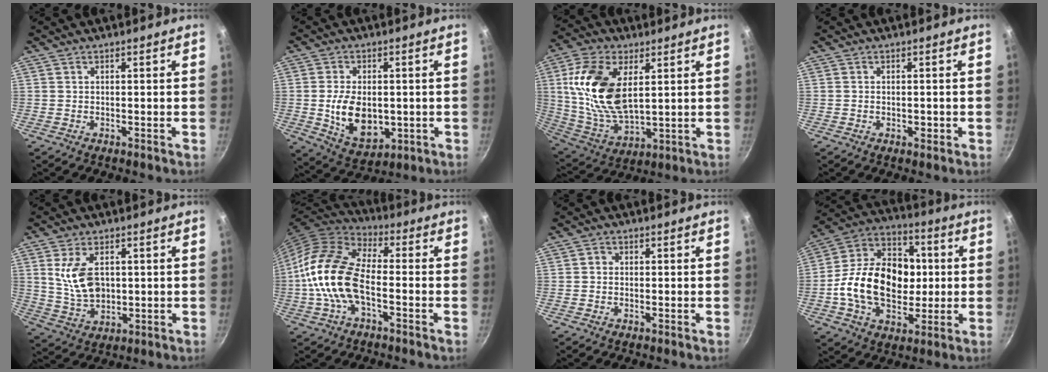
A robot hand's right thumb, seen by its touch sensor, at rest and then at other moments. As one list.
[{"total": 11.6, "force": [-0.8, 7.5, 8.8], "torque": [-0.136, -0.010, 0.002]}, {"total": 18.2, "force": [4.4, 10.1, 14.5], "torque": [-0.275, -0.015, 0.094]}, {"total": 1.5, "force": [-0.4, 1.0, 1.1], "torque": [-0.015, 0.001, -0.006]}, {"total": 9.6, "force": [1.9, 5.9, 7.3], "torque": [-0.124, -0.018, 0.047]}, {"total": 15.8, "force": [-3.0, 8.3, 13.1], "torque": [-0.240, 0.036, -0.075]}, {"total": 1.2, "force": [0.1, 1.1, 0.5], "torque": [-0.007, 0.006, -0.001]}, {"total": 22.0, "force": [-0.6, 15.7, 15.4], "torque": [-0.223, 0.033, -0.022]}]